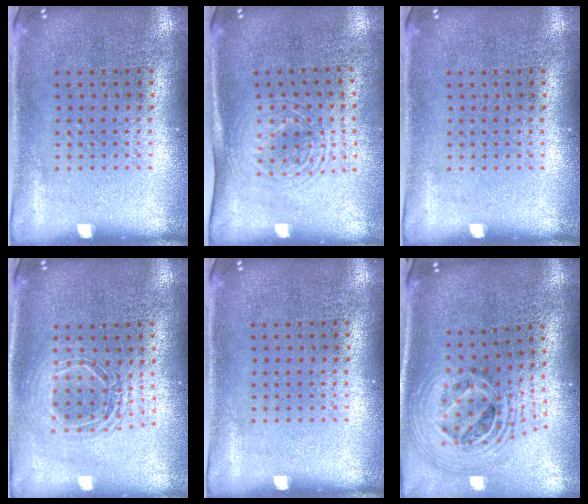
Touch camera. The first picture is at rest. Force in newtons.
{"total": 1.7, "press": 1.4, "slide": 1.0}
{"total": 0.0}
{"total": 1.6, "press": 1.4, "slide": 0.8}
{"total": 0.0}
{"total": 2.6, "press": 1.9, "slide": 1.8}